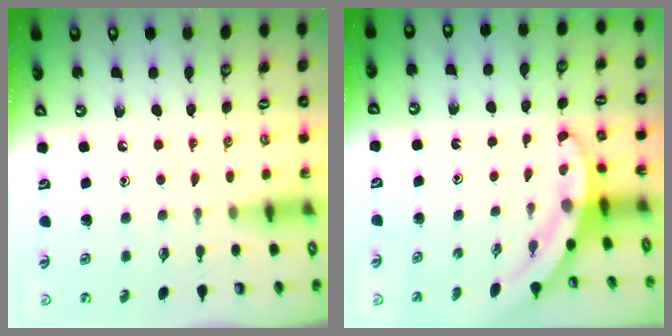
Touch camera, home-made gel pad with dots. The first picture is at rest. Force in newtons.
{"total": 3.5, "press": 3.5, "slide": 0.2}